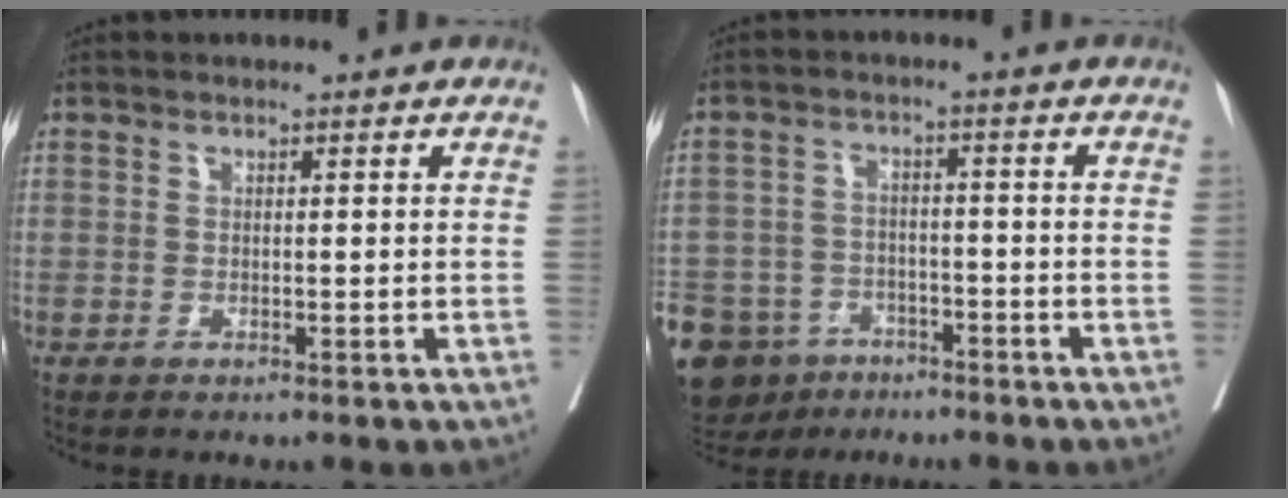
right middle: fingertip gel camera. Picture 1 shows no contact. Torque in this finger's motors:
{"motor_torque": [1.21, -0.93, 1.05, 0.21]}